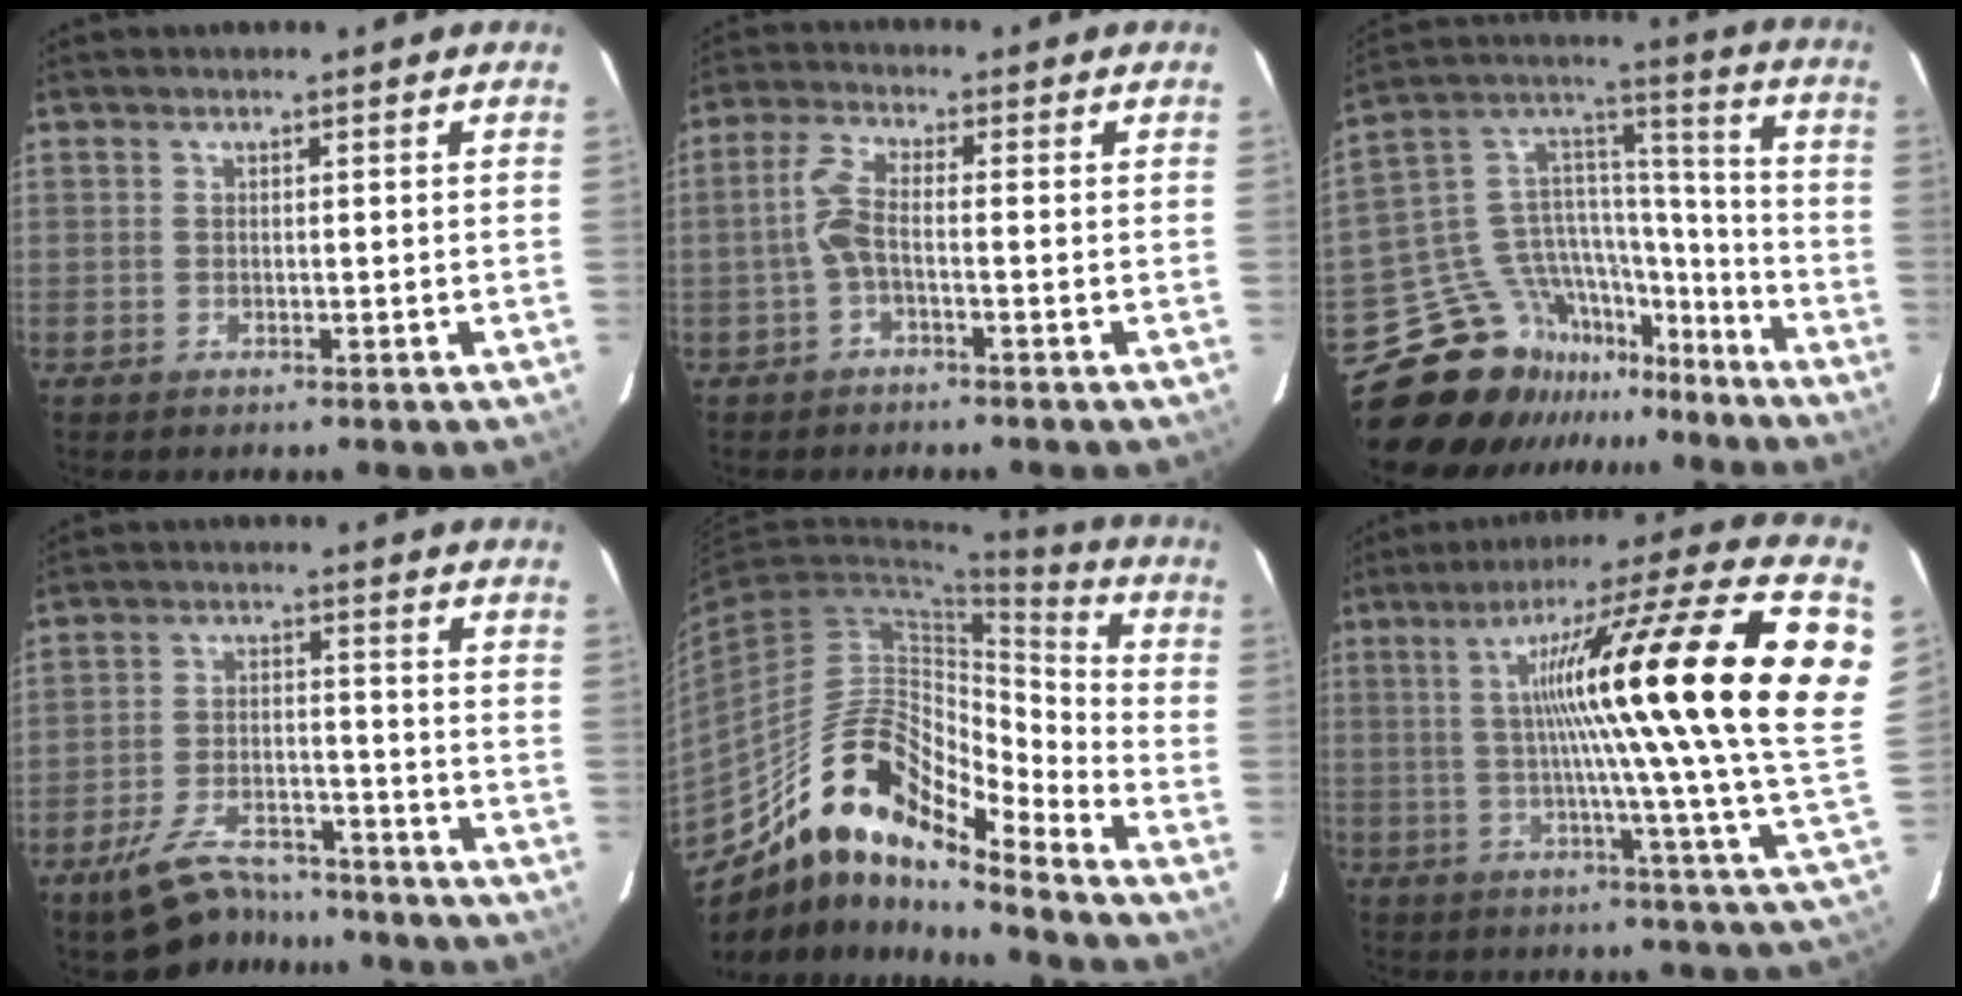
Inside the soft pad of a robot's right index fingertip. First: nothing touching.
{"total": 4.2, "force": [-1.0, 0.8, 4.0], "torque": [-0.089, 0.011, -0.022]}
{"total": 19.5, "force": [-15.8, 10.4, 4.6], "torque": [-0.079, 0.078, -0.252]}
{"total": 10.3, "force": [-8.8, 3.6, 4.1], "torque": [-0.078, -0.001, -0.147]}
{"total": 16.6, "force": [-11.7, 5.4, 10.4], "torque": [-0.178, 0.050, -0.201]}
{"total": 28.2, "force": [5.7, -0.5, 27.6], "torque": [-0.333, 0.038, 0.076]}